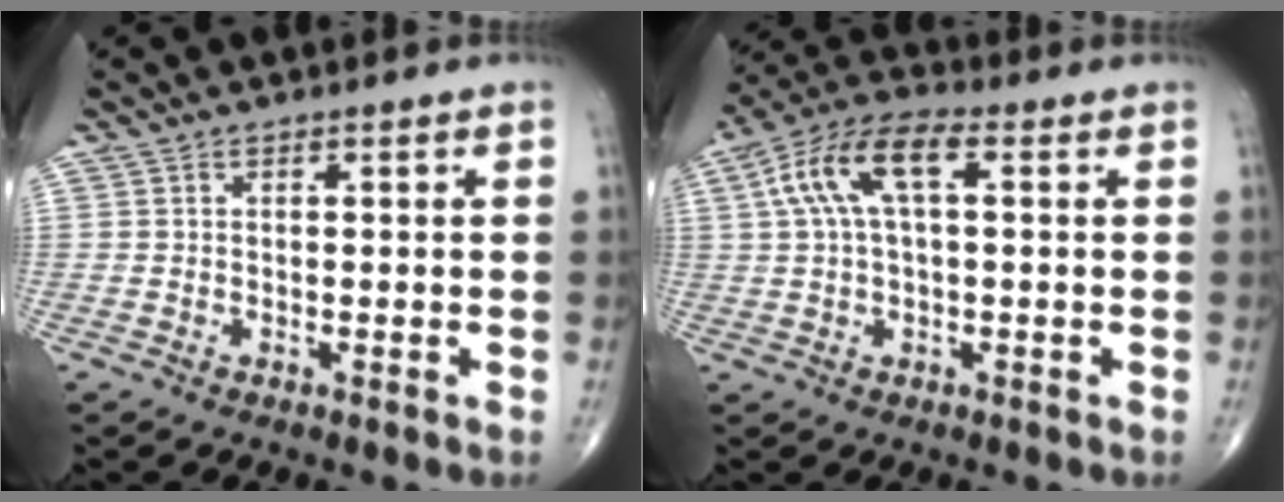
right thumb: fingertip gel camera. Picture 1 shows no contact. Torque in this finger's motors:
{"motor_torque": [-0.54, 1.09, 1.10, 0.30, 0.34]}